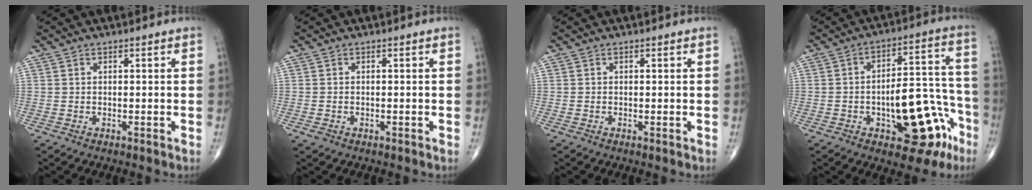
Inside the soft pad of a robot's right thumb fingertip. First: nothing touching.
{"total": 0.9, "force": [-0.4, 0.7, 0.5], "torque": [-0.014, 0.004, -0.005]}
{"total": 0.0}
{"total": 18.4, "force": [-7.2, 8.5, 14.6], "torque": [-0.158, 0.058, -0.085]}